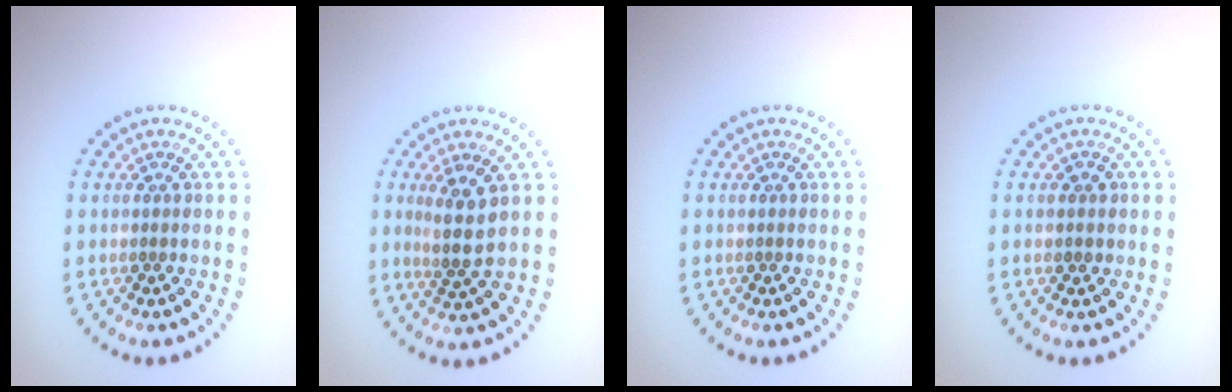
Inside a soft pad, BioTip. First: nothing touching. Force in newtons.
{"total": 2.8, "press": 2.2, "slide": 1.6}
{"total": 0.0}
{"total": 1.0, "press": 0.9, "slide": 0.3}